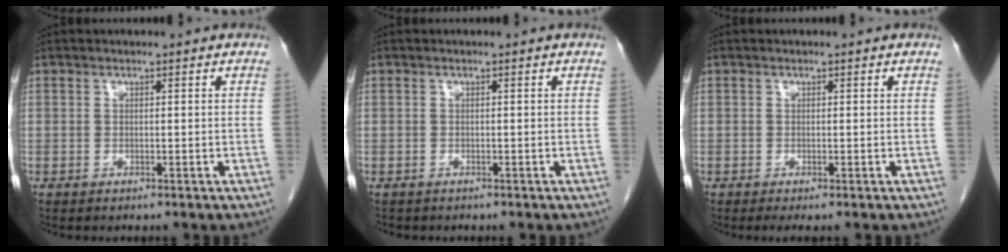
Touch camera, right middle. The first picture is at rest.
{"total": 1.1, "force": [-0.9, 0.6, 0.2], "torque": [-0.012, 0.000, -0.011]}
{"total": 1.0, "force": [-0.6, 0.1, 0.8], "torque": [-0.015, -0.005, -0.010]}